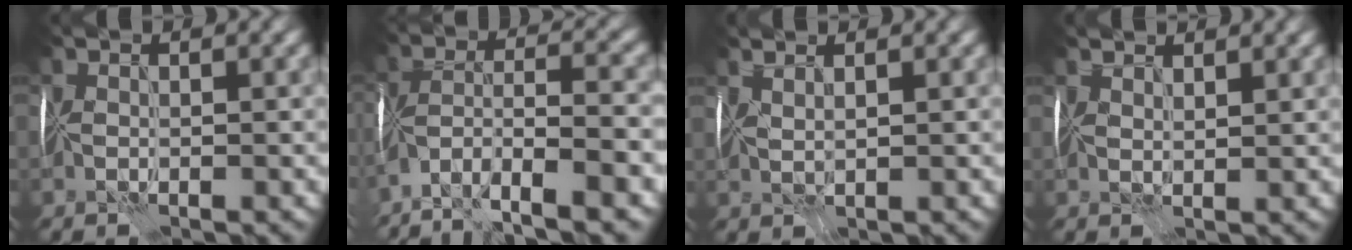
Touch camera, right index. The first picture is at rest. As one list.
[{"total": 7.3, "force": [-4.6, 2.0, 5.4], "torque": [-0.092, 0.011, -0.089]}, {"total": 1.4, "force": [1.2, 0.1, 0.7], "torque": [-0.019, 0.003, 0.024]}, {"total": 2.6, "force": [2.4, 0.6, 0.9], "torque": [-0.020, 0.006, 0.039]}]